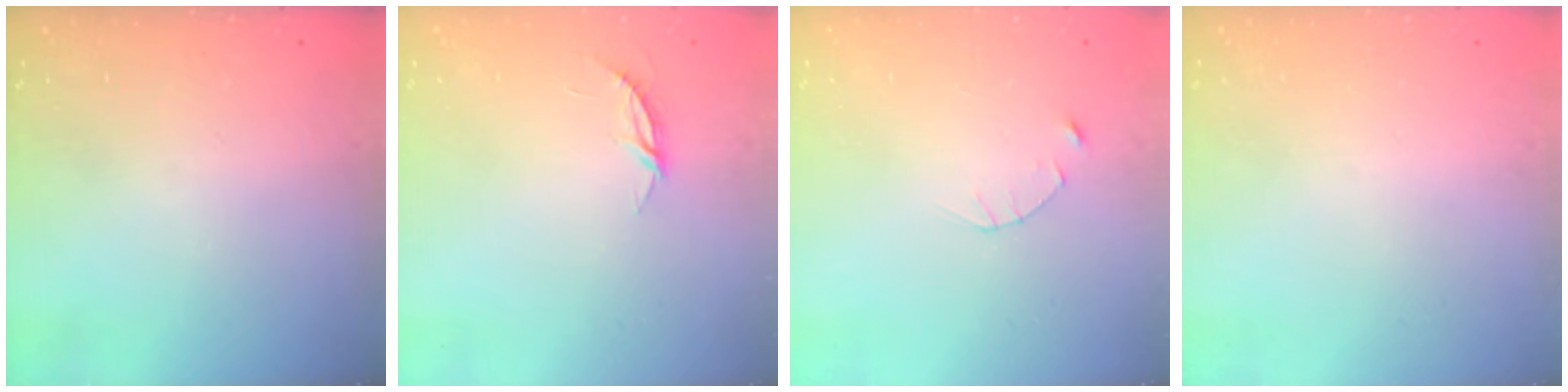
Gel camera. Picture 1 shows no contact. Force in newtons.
{"total": 3.8, "press": 3.8, "slide": 0.2}
{"total": 2.5, "press": 2.4, "slide": 0.3}
{"total": 0.0}